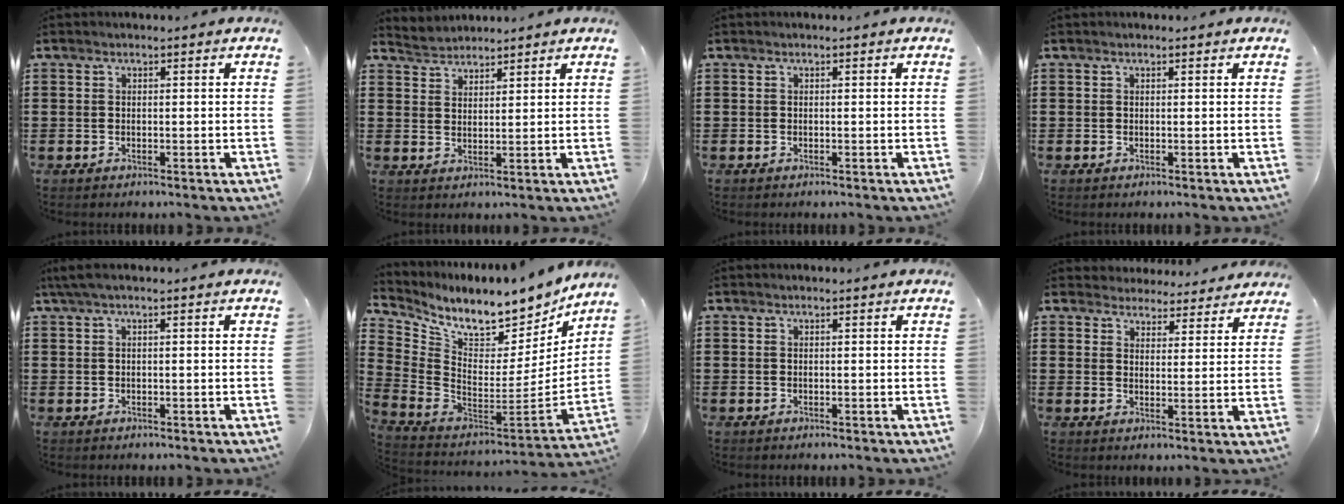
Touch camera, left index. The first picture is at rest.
{"total": 2.6, "force": [2.4, 0.6, -0.6], "torque": [0.001, -0.004, 0.045]}
{"total": 0.0}
{"total": 0.0}
{"total": 1.3, "force": [0.1, 0.1, 1.3], "torque": [-0.022, -0.002, 0.003]}
{"total": 9.2, "force": [8.2, 2.1, 3.6], "torque": [-0.100, -0.079, 0.136]}
{"total": 0.0}
{"total": 4.0, "force": [3.9, 0.8, -0.2], "torque": [-0.017, -0.018, 0.070]}